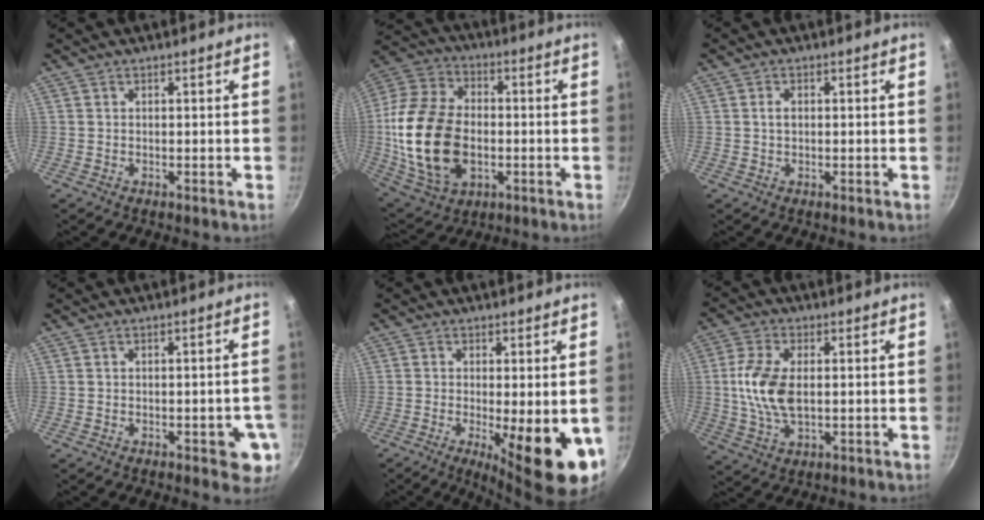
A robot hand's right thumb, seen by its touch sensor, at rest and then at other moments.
{"total": 22.4, "force": [-2.5, 14.8, 16.6], "torque": [-0.323, 0.018, -0.038]}
{"total": 1.6, "force": [0.2, 1.1, 1.2], "torque": [-0.019, 0.006, 0.003]}
{"total": 6.0, "force": [-1.8, 2.7, 5.1], "torque": [-0.038, 0.005, -0.020]}
{"total": 13.6, "force": [-3.3, 3.8, 12.6], "torque": [-0.159, -0.013, -0.036]}
{"total": 10.2, "force": [0.5, 5.5, 8.6], "torque": [-0.175, 0.001, 0.006]}